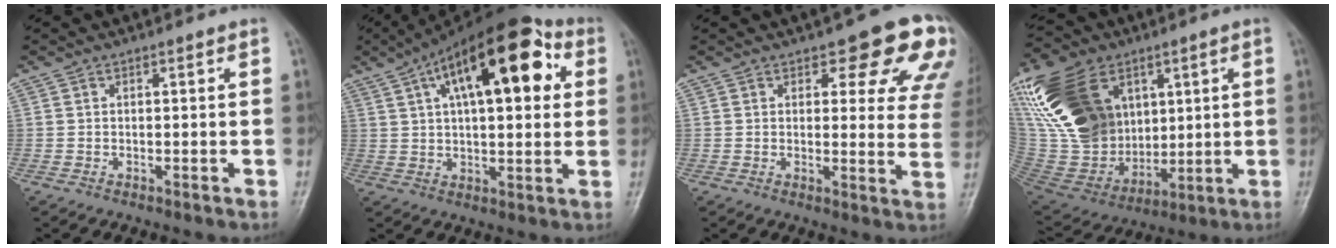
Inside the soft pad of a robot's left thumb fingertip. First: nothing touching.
{"total": 20.7, "force": [7.4, 9.1, 17.1], "torque": [-0.243, 0.020, 0.107]}
{"total": 14.4, "force": [9.0, 5.7, 9.7], "torque": [-0.064, -0.038, 0.089]}
{"total": 27.0, "force": [8.4, 19.0, 17.2], "torque": [-0.345, -0.013, 0.170]}